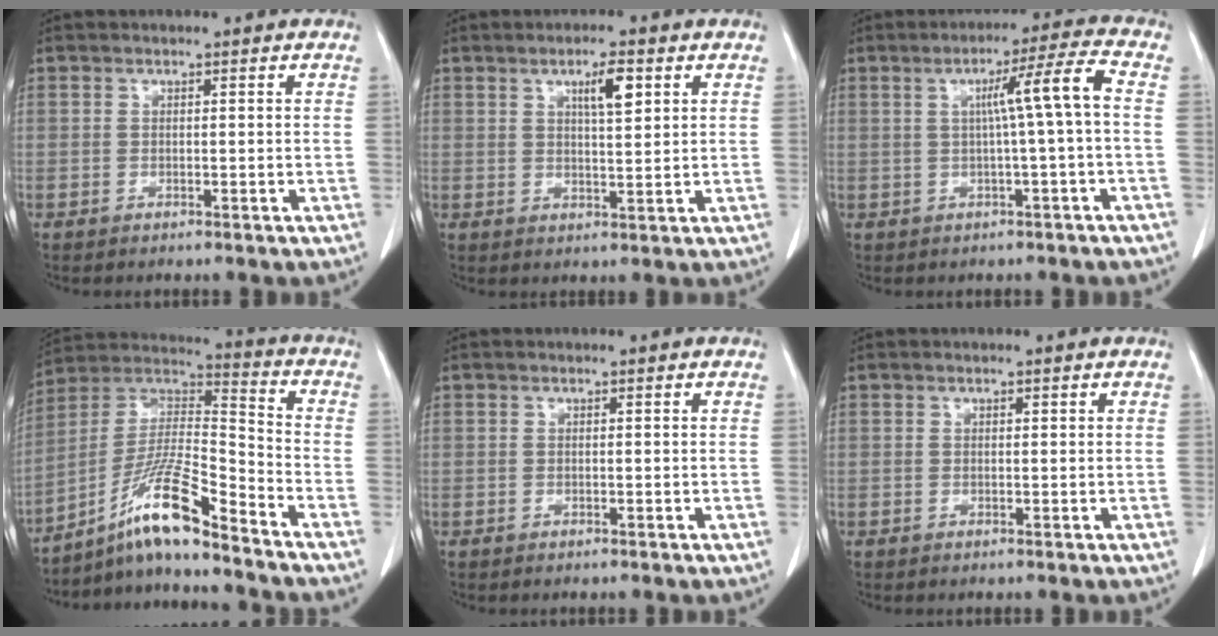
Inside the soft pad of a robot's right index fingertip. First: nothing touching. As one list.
[{"total": 4.7, "force": [2.1, 0.9, 4.1], "torque": [-0.069, -0.001, 0.037]}, {"total": 6.8, "force": [0.3, -1.3, 6.7], "torque": [-0.104, 0.014, 0.008]}, {"total": 13.1, "force": [-9.5, 0.1, 8.9], "torque": [-0.172, 0.008, -0.174]}, {"total": 0.0}, {"total": 0.0}]